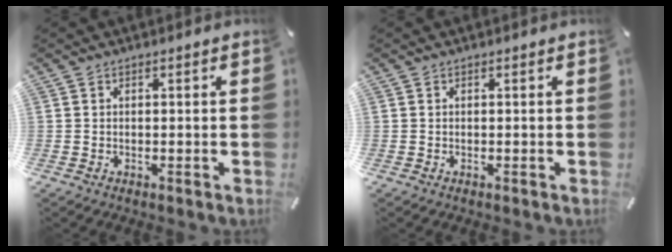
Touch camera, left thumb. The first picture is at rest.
{"total": 0.0}